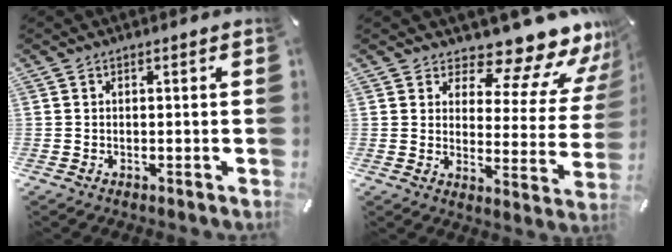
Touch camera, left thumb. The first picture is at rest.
{"total": 12.6, "force": [10.6, 4.1, 5.4], "torque": [-0.077, -0.099, 0.174]}